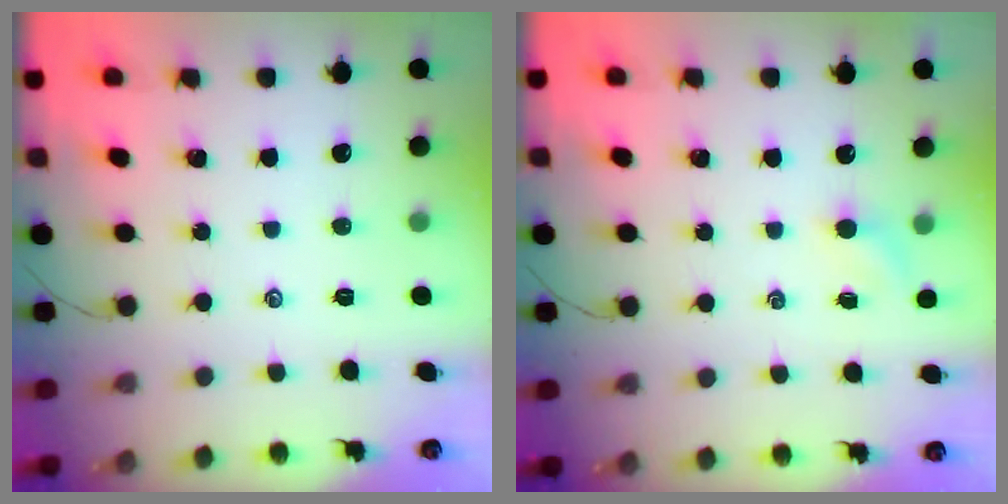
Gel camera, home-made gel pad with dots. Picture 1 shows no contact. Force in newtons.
{"total": 2.9, "press": 2.7, "slide": 0.9}